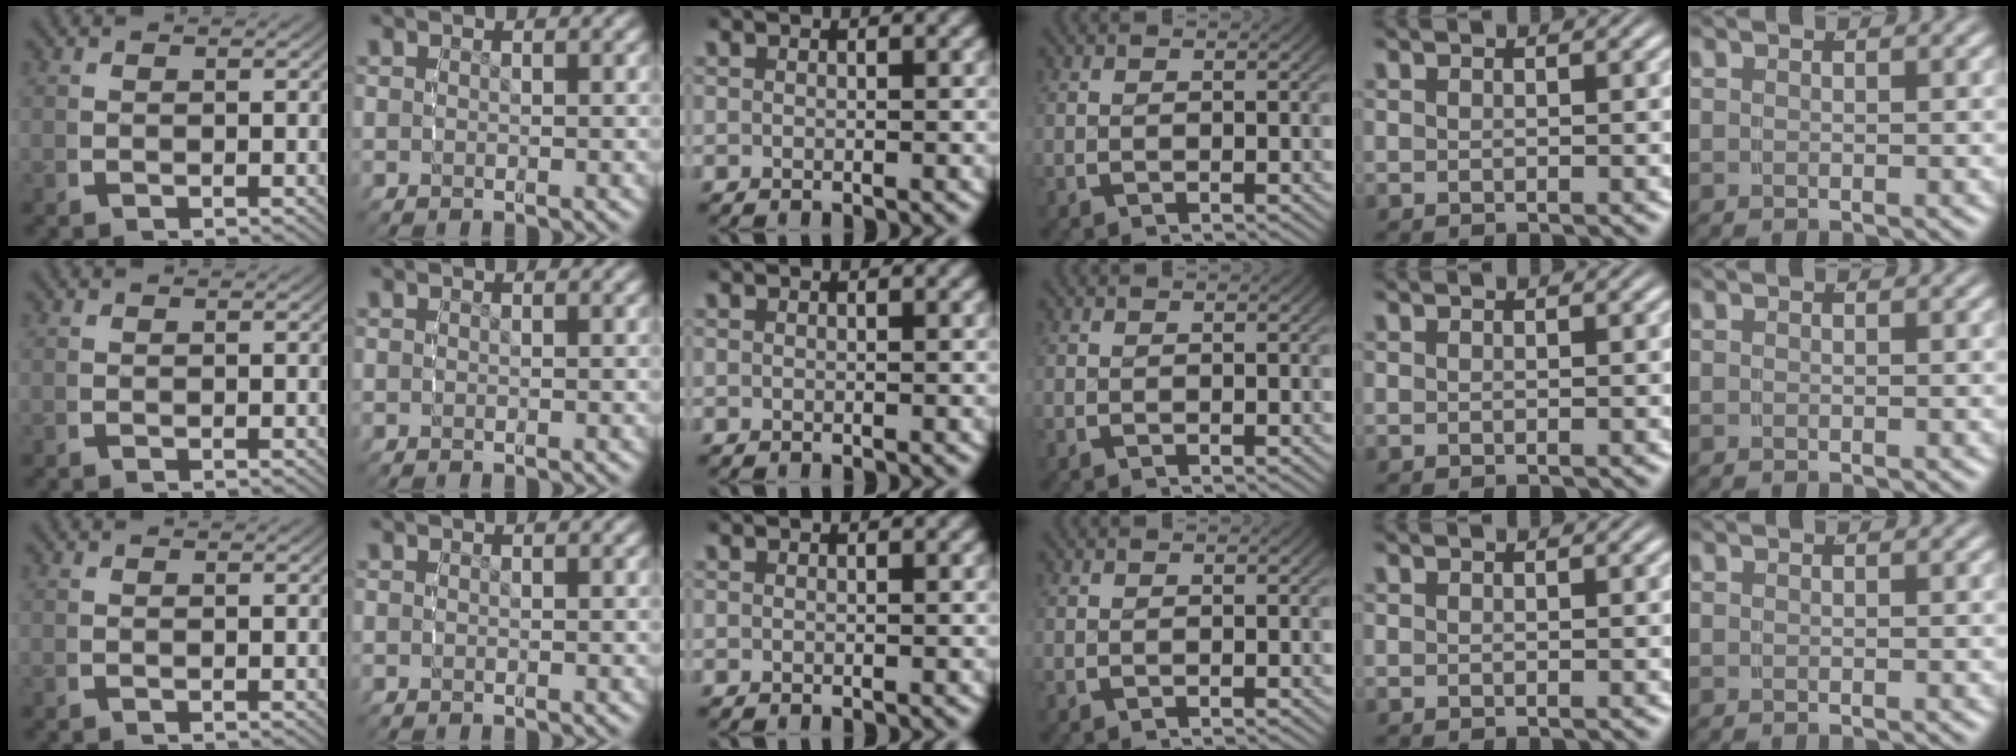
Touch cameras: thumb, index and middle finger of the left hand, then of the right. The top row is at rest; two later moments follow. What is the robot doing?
{"motion": "reach", "object": "shirt"}